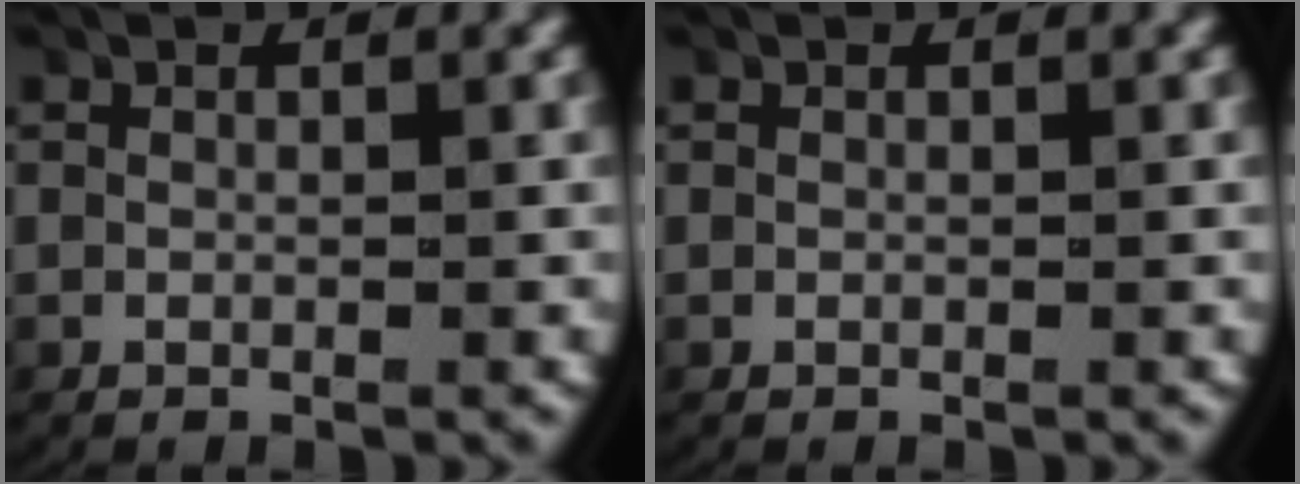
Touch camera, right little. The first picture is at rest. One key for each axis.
{"total": 0.0}